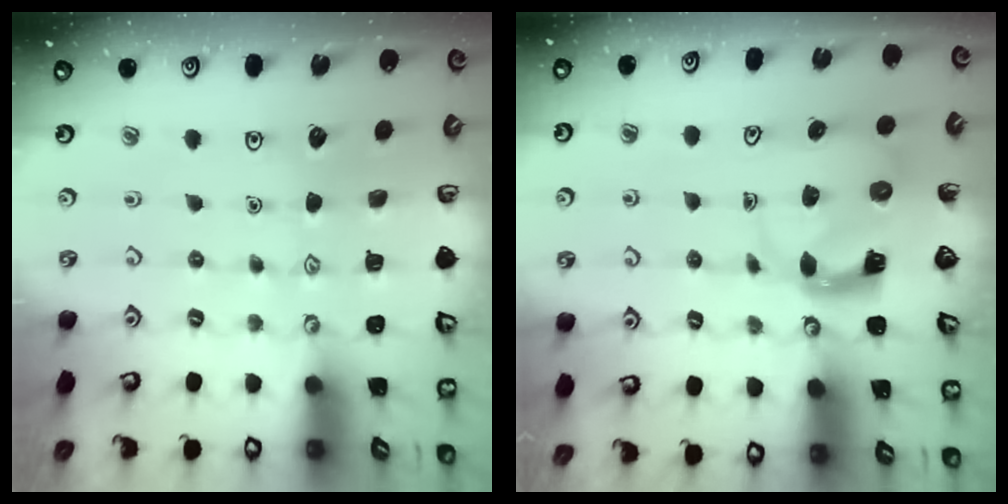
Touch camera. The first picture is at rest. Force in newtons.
{"total": 3.9, "press": 3.9, "slide": 0.6}